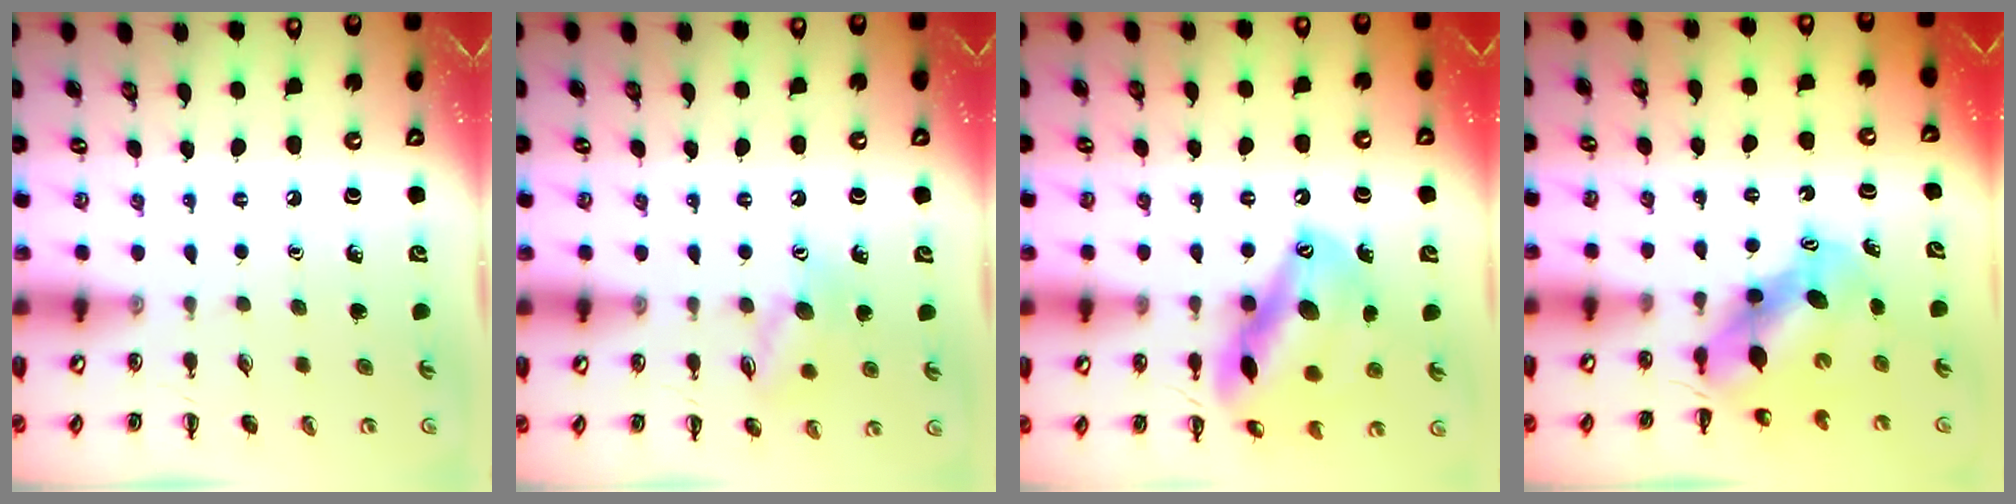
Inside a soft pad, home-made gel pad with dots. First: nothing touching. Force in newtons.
{"total": 9.9, "press": 9.9, "slide": 0.7}
{"total": 17.8, "press": 17.6, "slide": 2.8}
{"total": 6.4, "press": 6.3, "slide": 1.5}